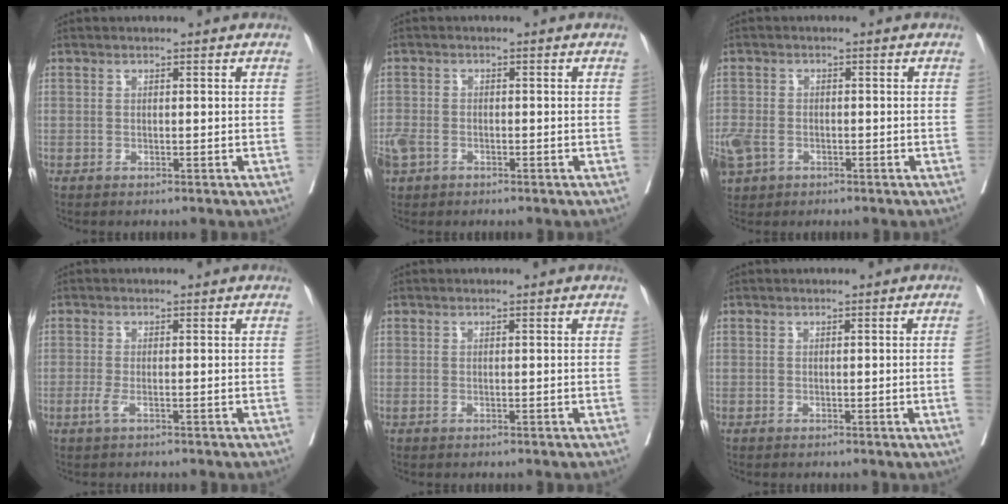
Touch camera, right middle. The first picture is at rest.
{"total": 4.7, "force": [-2.5, 3.1, 2.5], "torque": [-0.065, 0.000, -0.047]}
{"total": 8.0, "force": [-3.7, 5.7, 4.2], "torque": [-0.126, -0.006, -0.064]}
{"total": 1.3, "force": [-0.7, 0.1, 1.1], "torque": [-0.027, -0.003, -0.015]}
{"total": 0.0}
{"total": 2.1, "force": [-0.2, -0.9, 1.9], "torque": [-0.027, -0.003, 0.001]}